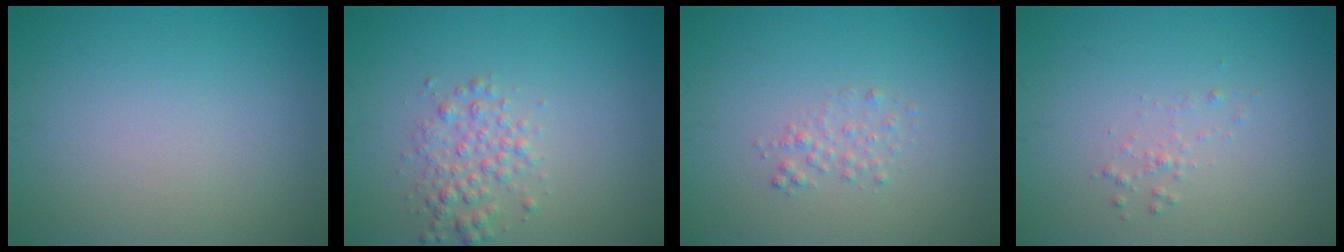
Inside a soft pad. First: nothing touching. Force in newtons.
{"total": 2.4, "press": 2.4, "slide": 0.0}
{"total": 1.2, "press": 1.2, "slide": 0.0}
{"total": 0.7, "press": 0.7, "slide": 0.1}